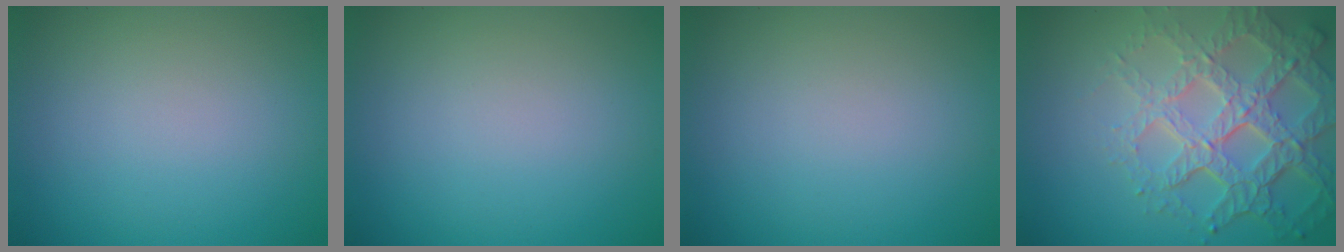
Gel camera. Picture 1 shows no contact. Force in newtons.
{"total": 0.0}
{"total": 0.0}
{"total": 7.7, "press": 5.3, "slide": 5.5}